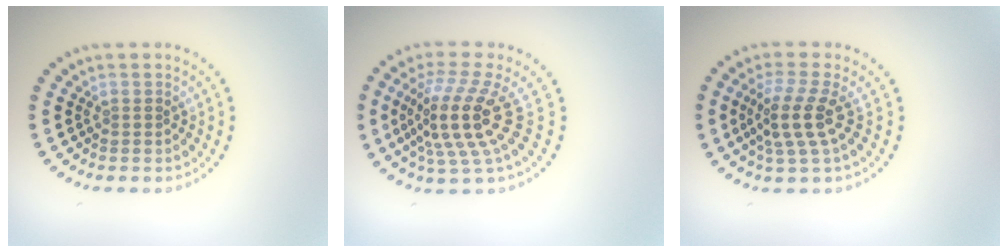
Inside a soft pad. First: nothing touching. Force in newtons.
{"total": 5.2, "press": 3.9, "slide": 3.5}
{"total": 3.5, "press": 2.8, "slide": 2.0}